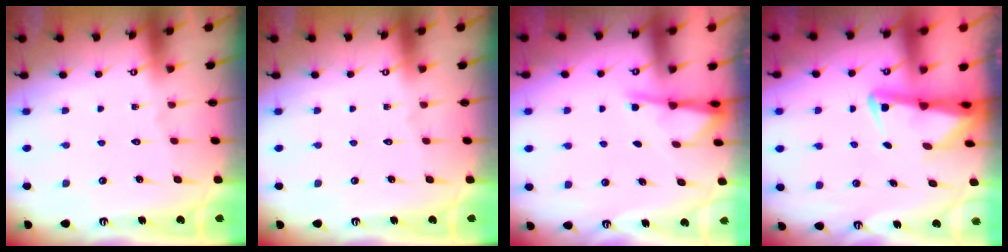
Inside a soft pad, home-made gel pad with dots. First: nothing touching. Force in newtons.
{"total": 0.0}
{"total": 1.9, "press": 1.9, "slide": 0.3}
{"total": 2.8, "press": 2.7, "slide": 0.6}